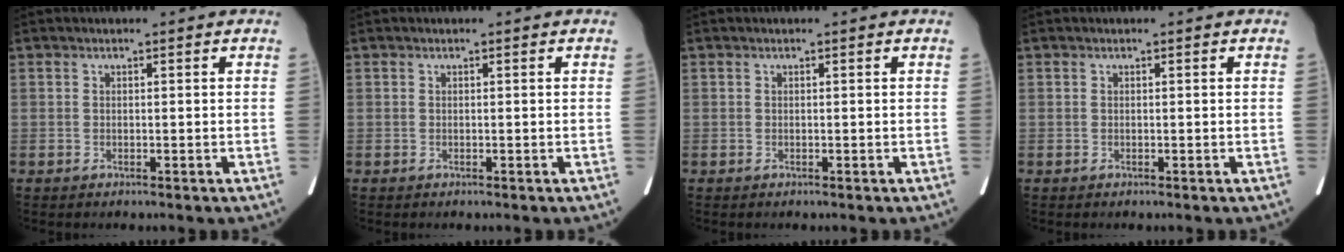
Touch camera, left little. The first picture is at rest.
{"total": 0.0}
{"total": 0.0}
{"total": 0.0}